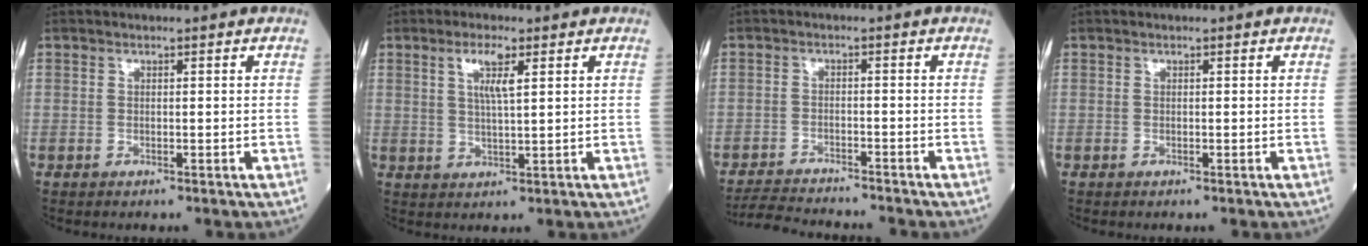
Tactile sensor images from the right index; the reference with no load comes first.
{"total": 4.3, "force": [1.9, 0.5, 3.9], "torque": [-0.075, 0.001, 0.035]}
{"total": 6.7, "force": [-6.5, 0.2, 1.3], "torque": [-0.019, -0.015, -0.112]}
{"total": 0.0}